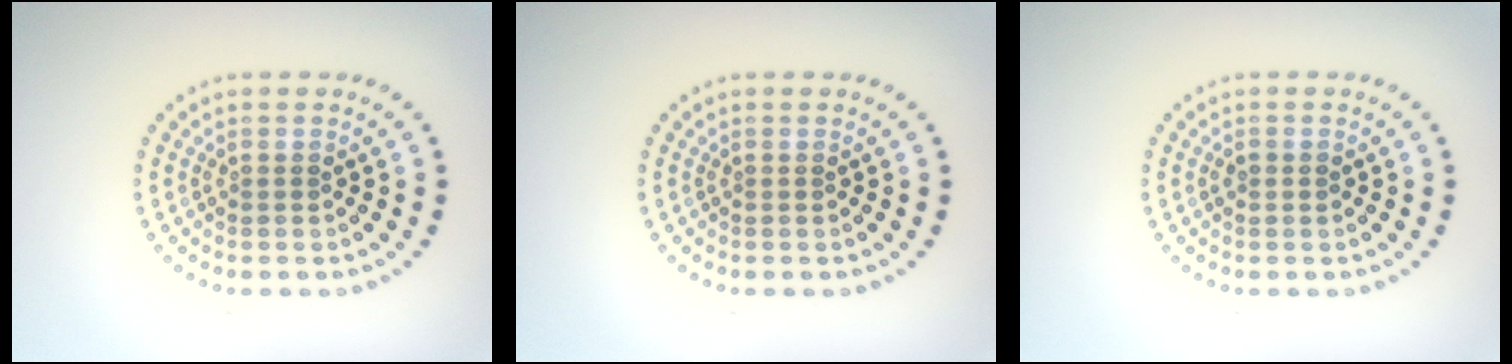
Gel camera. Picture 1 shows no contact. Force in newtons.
{"total": 0.0}
{"total": 0.9, "press": 0.9, "slide": 0.1}